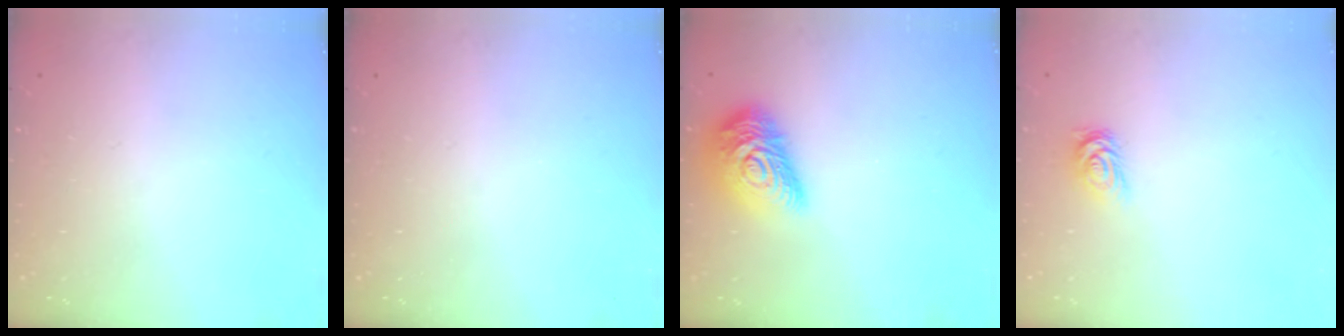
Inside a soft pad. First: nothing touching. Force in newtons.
{"total": 0.0}
{"total": 16.1, "press": 16.1, "slide": 0.9}
{"total": 3.2, "press": 3.1, "slide": 0.4}